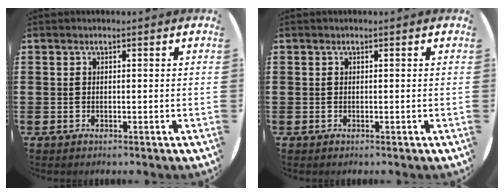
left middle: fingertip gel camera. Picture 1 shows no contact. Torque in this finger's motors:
{"motor_torque": [0.00, 0.00, 0.01, 0.00]}